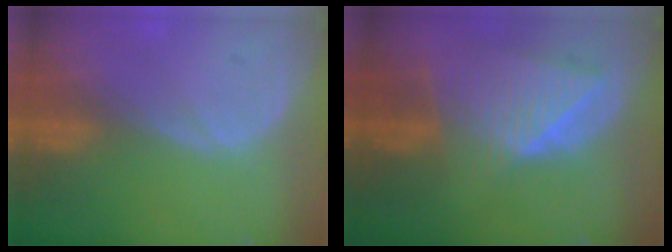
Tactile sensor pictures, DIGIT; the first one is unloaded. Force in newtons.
{"total": 9.0, "press": 7.9, "slide": 4.3}